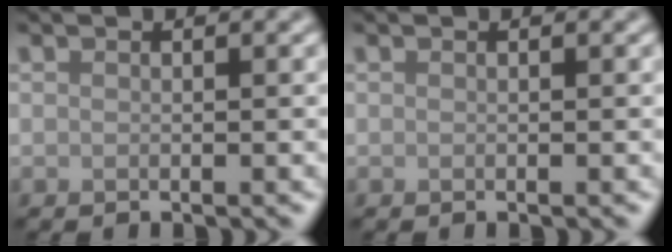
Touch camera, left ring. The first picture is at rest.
{"total": 0.0}